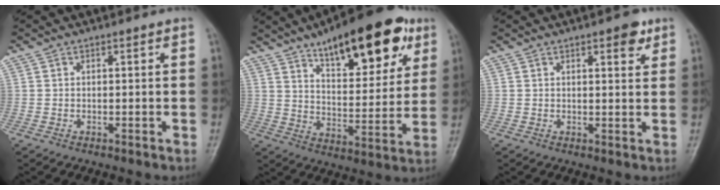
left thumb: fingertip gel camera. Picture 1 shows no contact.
{"total": 21.1, "force": [12.3, 8.1, 15.1], "torque": [-0.179, -0.043, 0.189]}
{"total": 3.7, "force": [2.2, 1.3, 2.7], "torque": [-0.026, -0.009, 0.026]}